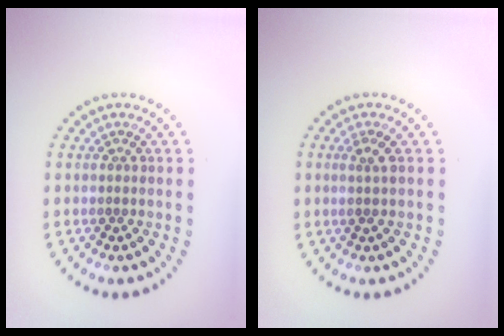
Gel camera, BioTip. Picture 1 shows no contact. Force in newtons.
{"total": 1.4, "press": 1.1, "slide": 0.8}